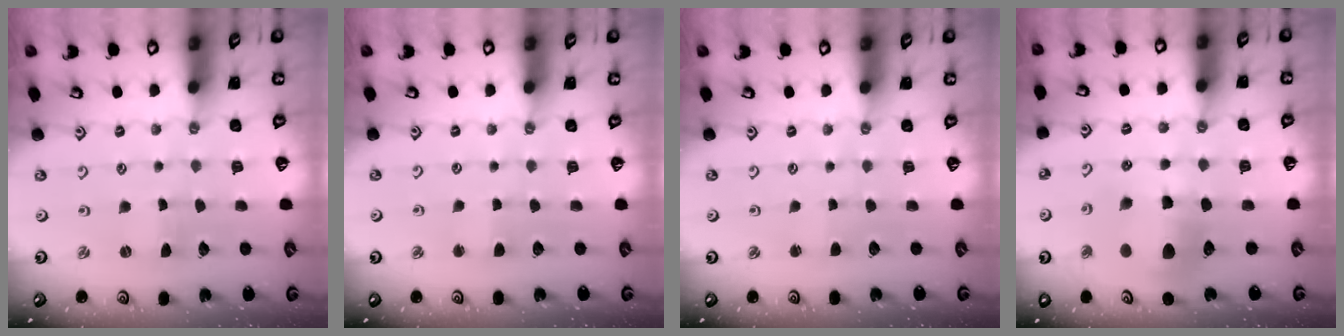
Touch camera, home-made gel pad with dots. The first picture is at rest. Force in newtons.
{"total": 2.8, "press": 2.8, "slide": 0.4}
{"total": 1.1, "press": 1.1, "slide": 0.1}
{"total": 11.4, "press": 11.3, "slide": 1.5}